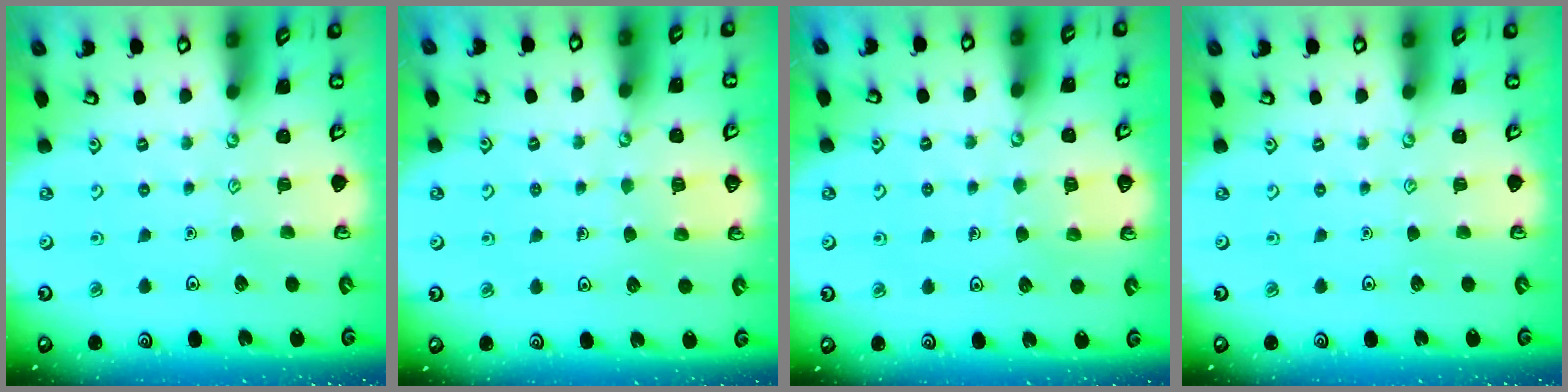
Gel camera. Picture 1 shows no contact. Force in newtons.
{"total": 3.9, "press": 3.9, "slide": 0.3}
{"total": 5.0, "press": 5.0, "slide": 0.3}
{"total": 0.0}